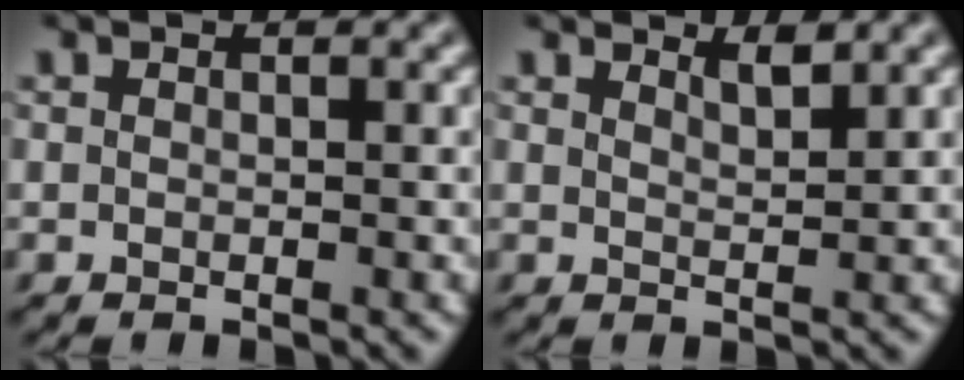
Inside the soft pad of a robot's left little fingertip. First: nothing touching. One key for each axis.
{"total": 1.4, "fx": 1.3, "fy": 0.0, "fz": 0.6, "tx": -0.016, "ty": 0.000, "tz": 0.022}